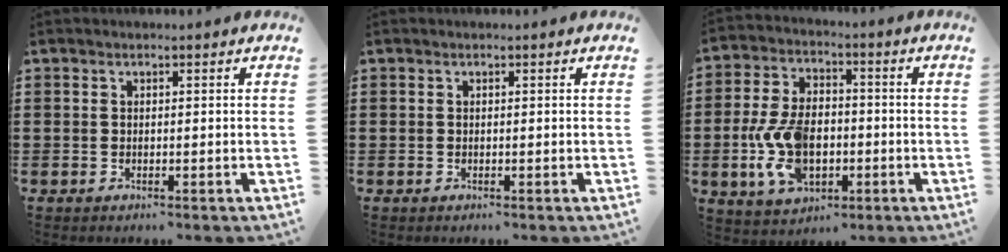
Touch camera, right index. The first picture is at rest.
{"total": 0.0}
{"total": 11.1, "force": [-2.2, 6.7, 8.6], "torque": [-0.201, 0.003, -0.042]}